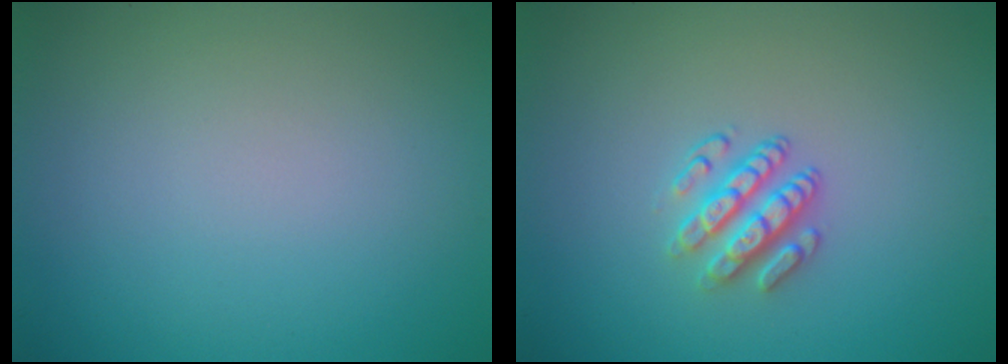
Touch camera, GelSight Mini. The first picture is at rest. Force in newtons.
{"total": 3.0, "press": 2.4, "slide": 1.6}